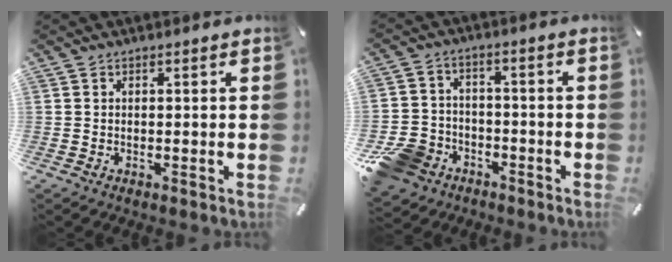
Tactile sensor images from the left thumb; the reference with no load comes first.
{"total": 10.6, "force": [-6.3, 8.1, 2.8], "torque": [-0.067, 0.051, -0.113]}